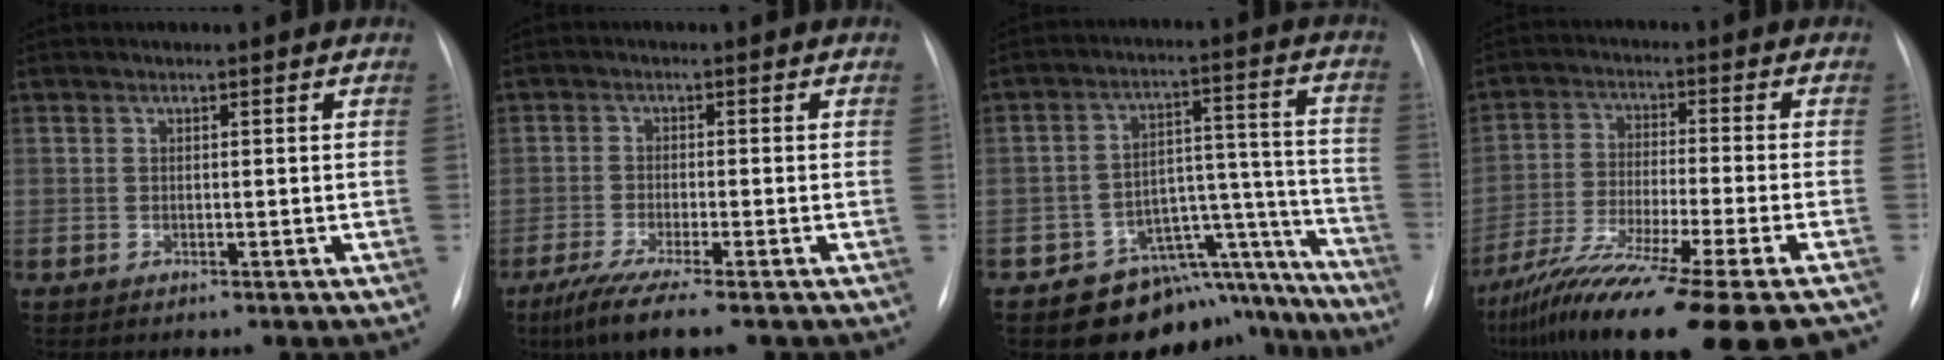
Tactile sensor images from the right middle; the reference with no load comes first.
{"total": 6.7, "force": [-4.6, -0.4, 4.8], "torque": [-0.089, -0.024, -0.081]}
{"total": 14.7, "force": [-13.1, 6.4, 1.6], "torque": [0.023, 0.090, -0.176]}
{"total": 20.5, "force": [-15.6, -0.4, 13.2], "torque": [-0.199, -0.059, -0.258]}